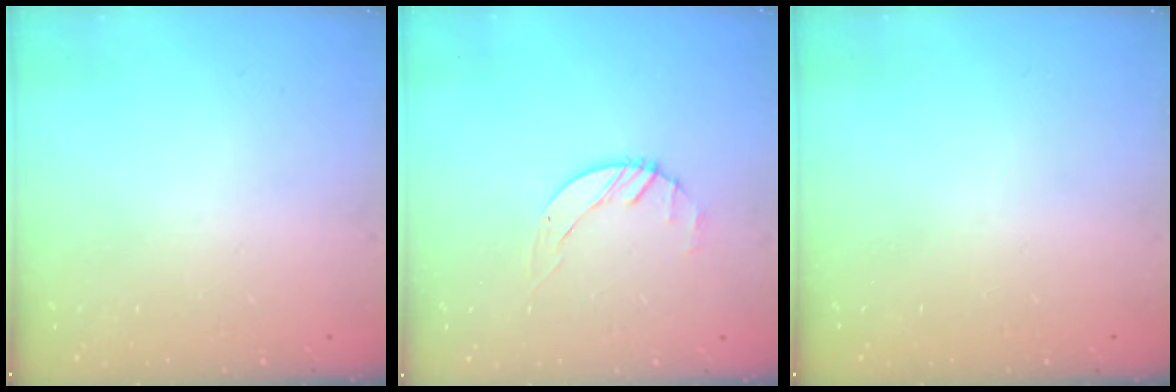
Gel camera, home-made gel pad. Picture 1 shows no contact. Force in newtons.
{"total": 1.4, "press": 1.4, "slide": 0.2}
{"total": 0.0}